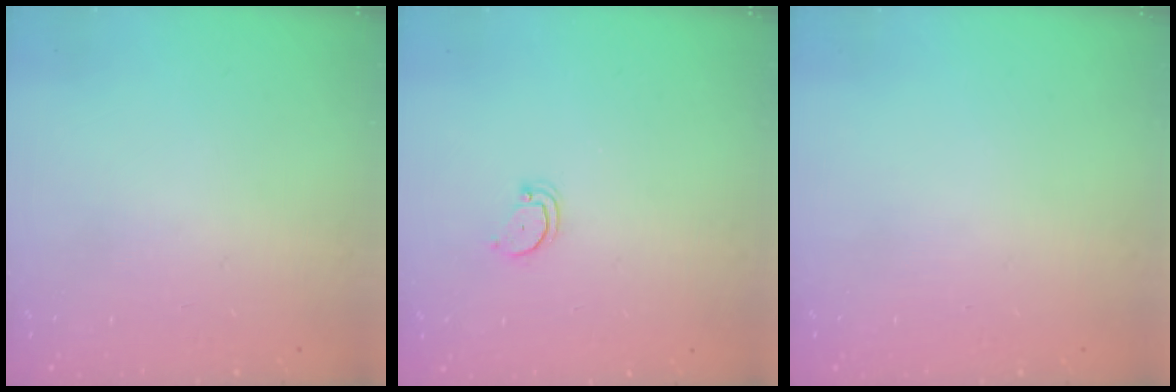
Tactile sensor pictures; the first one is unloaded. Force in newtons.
{"total": 3.2, "press": 3.2, "slide": 0.3}
{"total": 0.0}